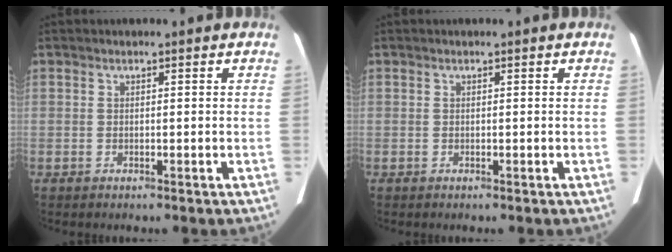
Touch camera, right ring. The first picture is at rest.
{"total": 0.0}